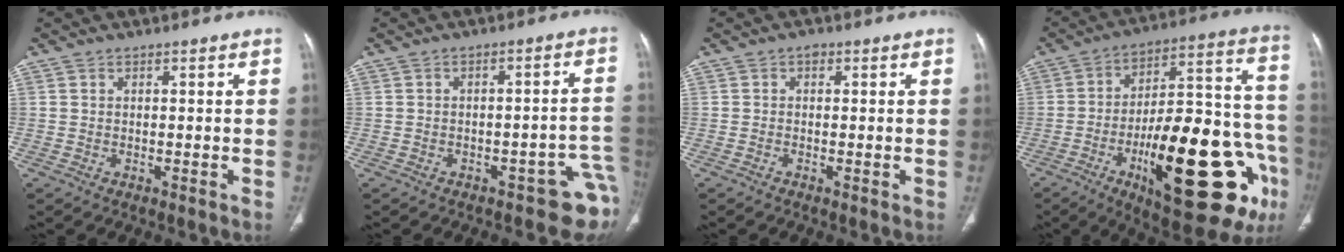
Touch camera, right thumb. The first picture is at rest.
{"total": 8.4, "force": [-4.7, 3.7, 5.9], "torque": [-0.038, 0.043, -0.059]}
{"total": 1.1, "force": [0.1, 0.8, 0.8], "torque": [-0.003, 0.003, -0.007]}
{"total": 32.3, "force": [-12.0, 11.4, 27.7], "torque": [-0.364, 0.056, -0.163]}